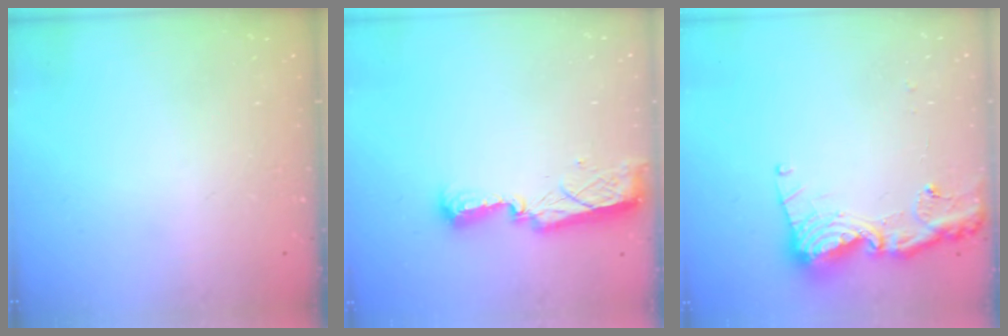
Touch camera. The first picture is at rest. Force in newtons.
{"total": 7.9, "press": 7.9, "slide": 0.9}
{"total": 14.4, "press": 14.3, "slide": 1.9}